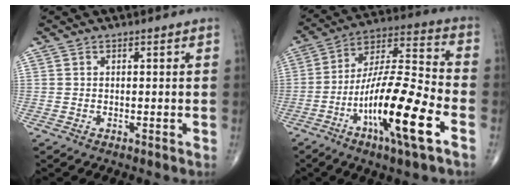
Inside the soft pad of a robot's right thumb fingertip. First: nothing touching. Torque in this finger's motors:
{"motor_torque": [2.49, 2.51, 1.61, -1.16, 0.63]}